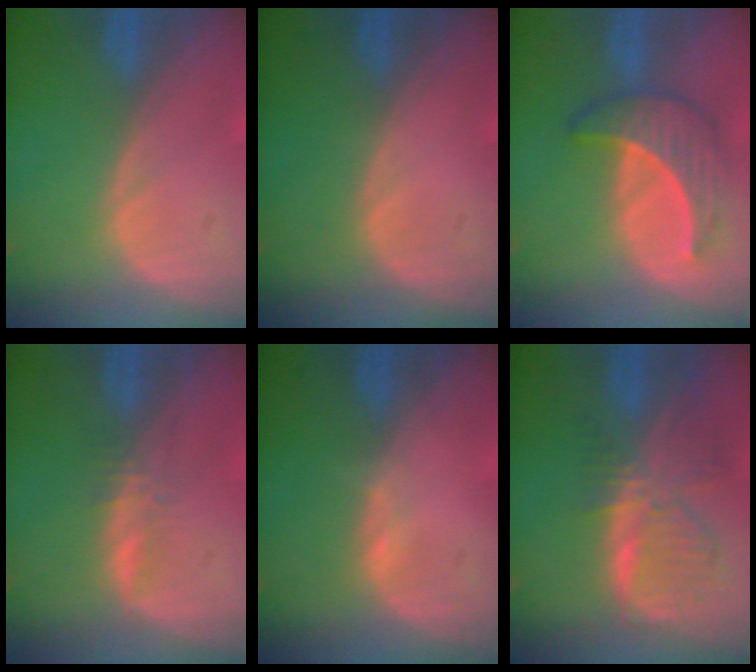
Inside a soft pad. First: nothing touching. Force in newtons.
{"total": 0.0}
{"total": 6.9, "press": 6.3, "slide": 2.9}
{"total": 2.0, "press": 1.8, "slide": 0.6}
{"total": 0.6, "press": 0.5, "slide": 0.4}
{"total": 8.3, "press": 7.3, "slide": 4.0}